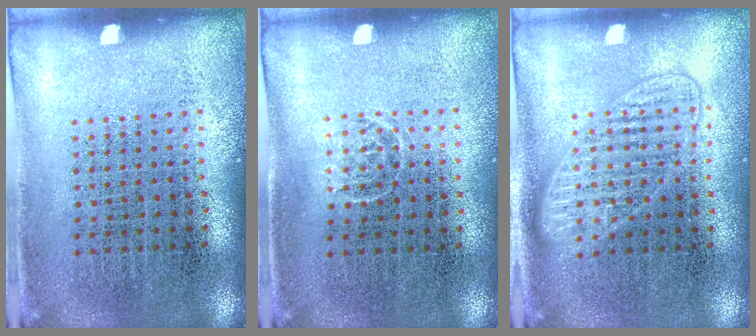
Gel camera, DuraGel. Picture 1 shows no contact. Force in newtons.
{"total": 0.7, "press": 0.5, "slide": 0.5}
{"total": 1.2, "press": 1.2, "slide": 0.2}